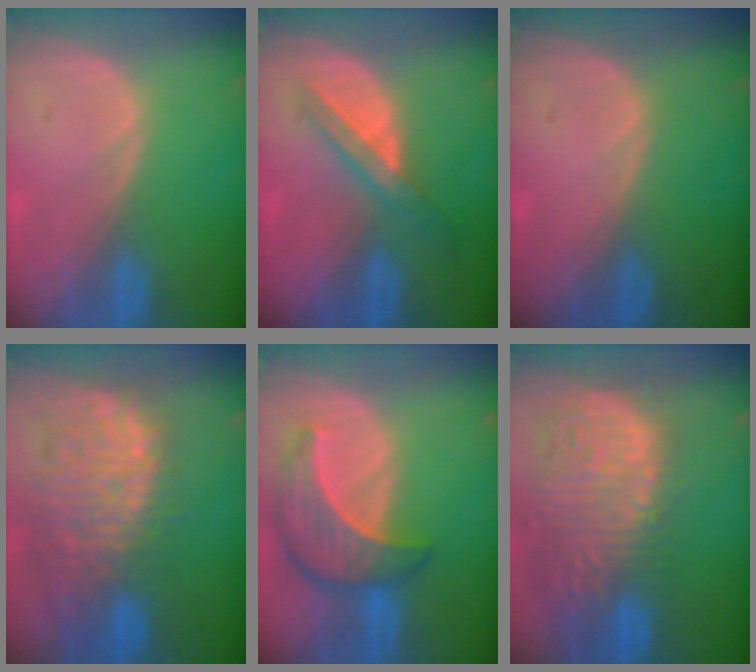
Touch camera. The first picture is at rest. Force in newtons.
{"total": 6.0, "press": 5.3, "slide": 2.7}
{"total": 0.0}
{"total": 12.7, "press": 11.1, "slide": 6.1}
{"total": 8.7, "press": 7.8, "slide": 3.7}
{"total": 15.3, "press": 12.6, "slide": 8.7}